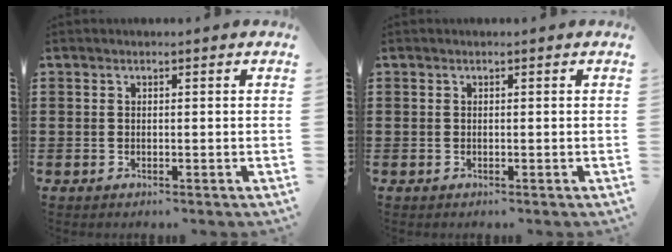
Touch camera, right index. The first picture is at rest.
{"total": 0.0}